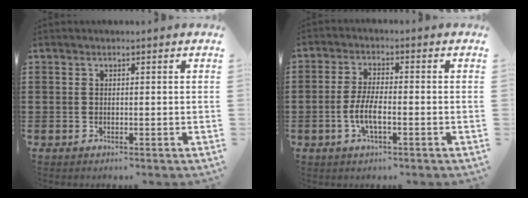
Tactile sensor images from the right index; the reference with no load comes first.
{"total": 4.8, "force": [-1.6, 1.3, 4.3], "torque": [-0.100, -0.005, -0.038]}